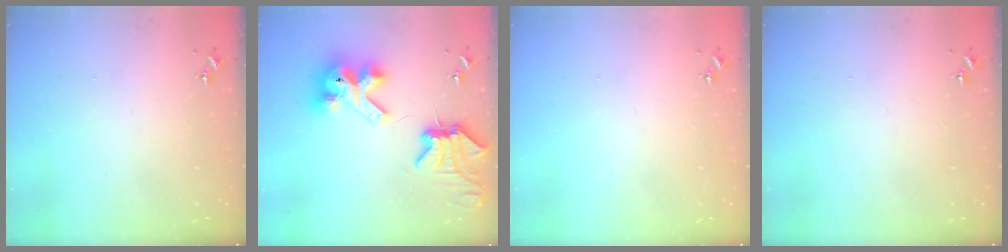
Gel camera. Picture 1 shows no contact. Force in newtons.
{"total": 14.5, "press": 14.4, "slide": 1.7}
{"total": 0.0}
{"total": 0.0}